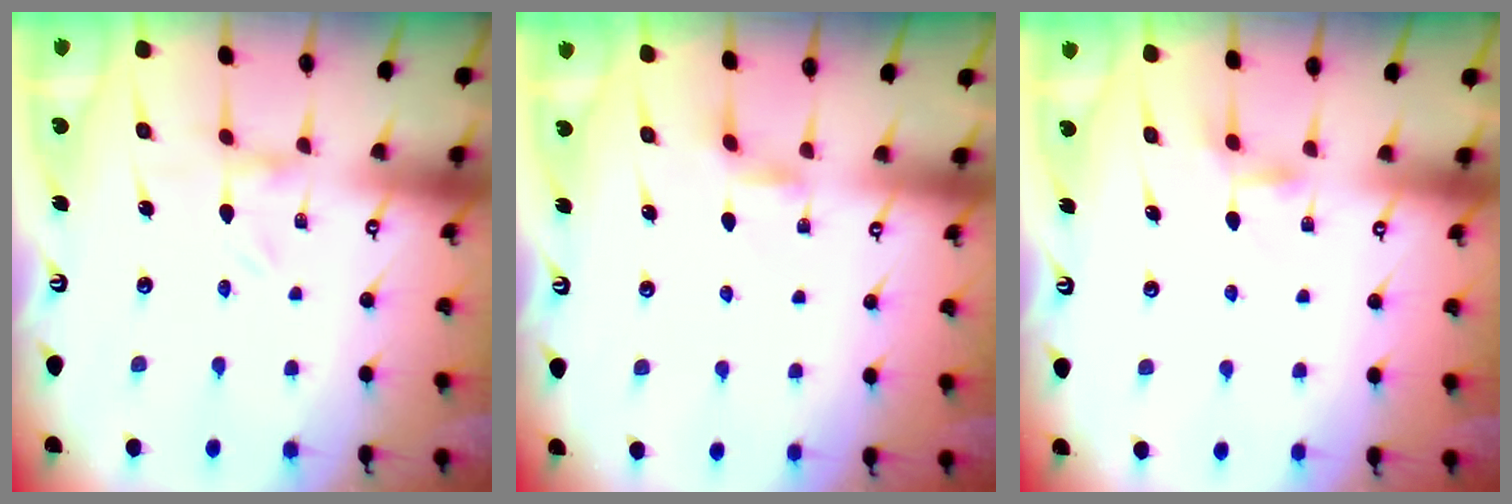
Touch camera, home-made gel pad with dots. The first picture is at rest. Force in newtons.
{"total": 2.1, "press": 2.1, "slide": 0.3}
{"total": 4.3, "press": 4.3, "slide": 0.4}